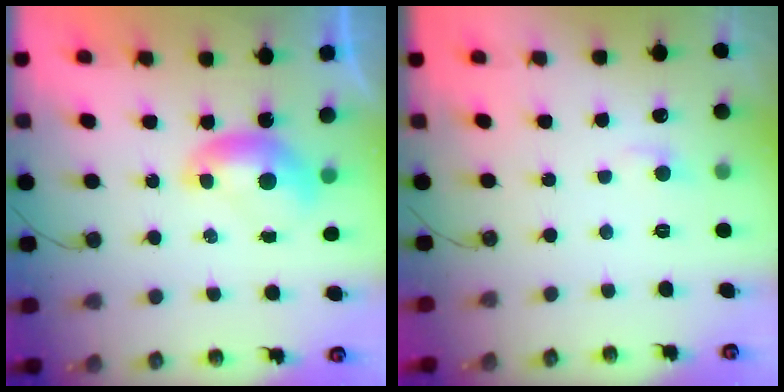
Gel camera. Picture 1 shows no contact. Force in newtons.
{"total": 0.7, "press": 0.2, "slide": 0.7}